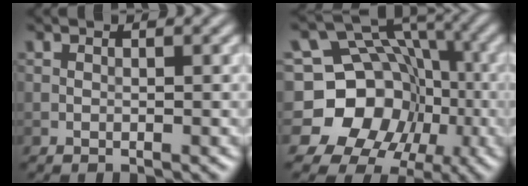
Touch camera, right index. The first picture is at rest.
{"total": 14.5, "force": [-3.8, 13.1, 4.8], "torque": [-0.094, 0.007, -0.078]}